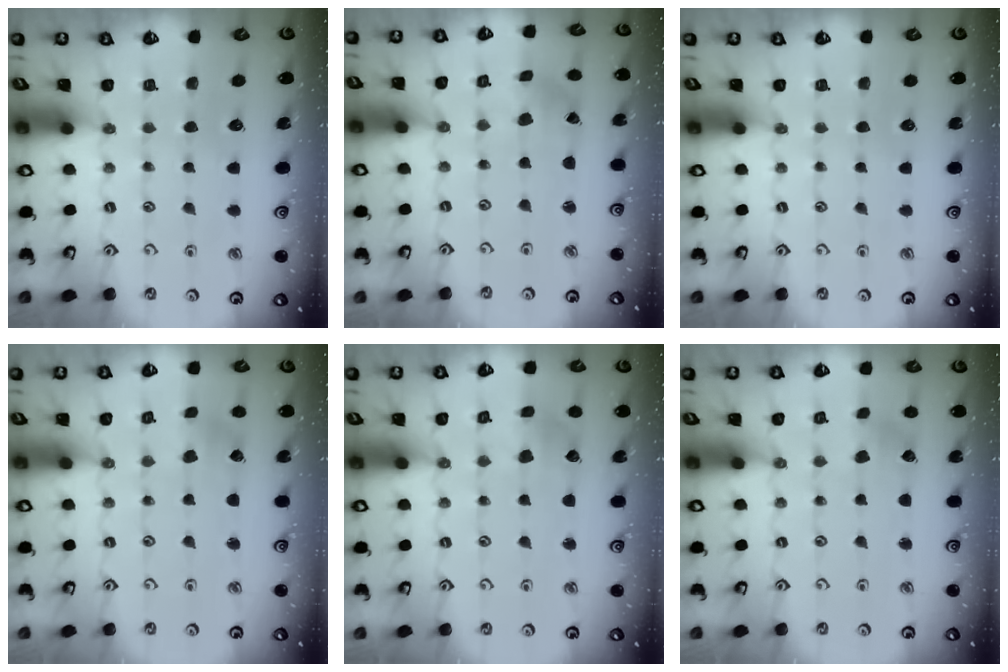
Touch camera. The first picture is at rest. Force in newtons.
{"total": 2.7, "press": 2.3, "slide": 1.3}
{"total": 0.0}
{"total": 0.7, "press": 0.6, "slide": 0.2}
{"total": 3.2, "press": 3.2, "slide": 0.4}
{"total": 0.7, "press": 0.7, "slide": 0.0}